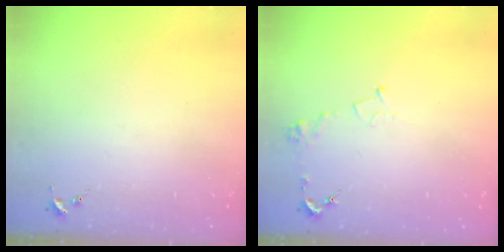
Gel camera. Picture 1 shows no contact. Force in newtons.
{"total": 6.2, "press": 6.2, "slide": 0.7}